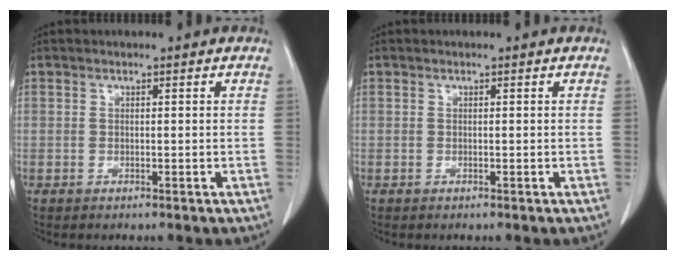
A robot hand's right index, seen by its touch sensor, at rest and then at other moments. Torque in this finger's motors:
{"motor_torque": [0.00, 0.00, 0.02, 0.00]}